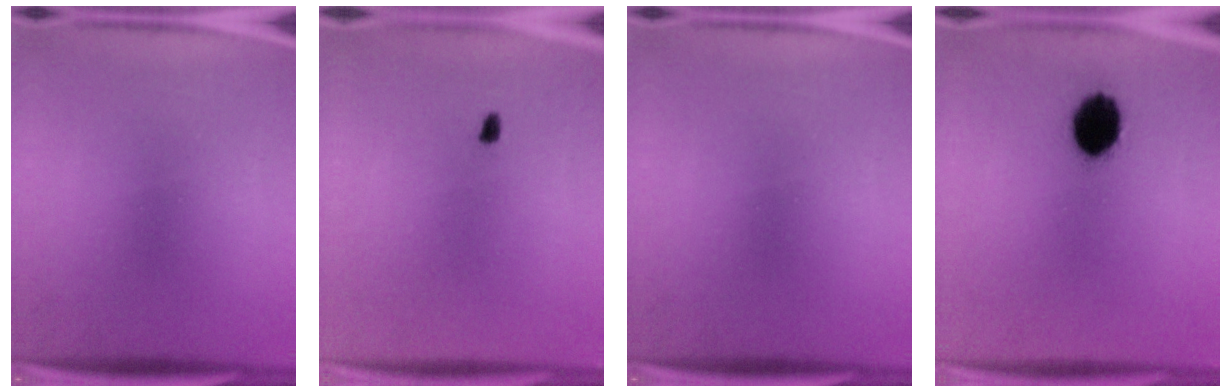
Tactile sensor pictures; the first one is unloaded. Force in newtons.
{"total": 0.9}
{"total": 0.0}
{"total": 10.0}